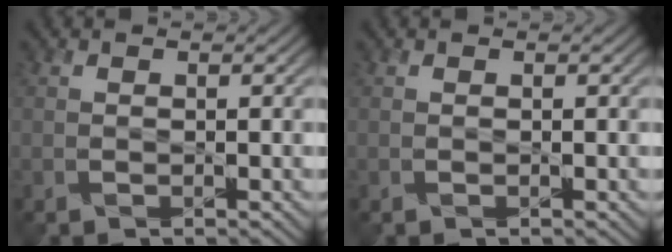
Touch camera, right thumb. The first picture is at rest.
{"total": 0.0}